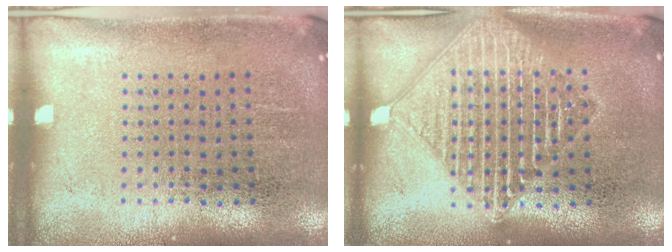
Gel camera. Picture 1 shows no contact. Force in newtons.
{"total": 3.1, "press": 3.1, "slide": 0.5}